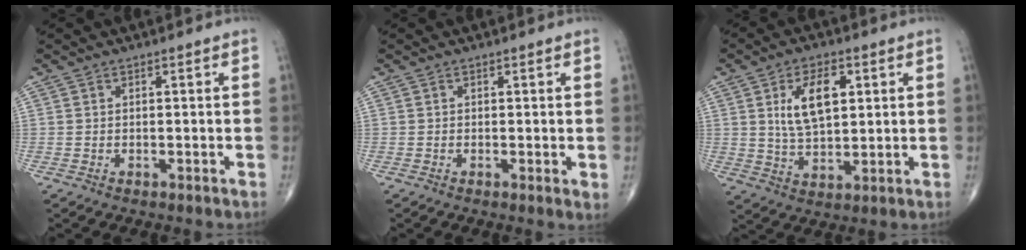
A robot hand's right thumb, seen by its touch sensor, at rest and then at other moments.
{"total": 1.3, "force": [0.1, 0.3, 1.2], "torque": [-0.019, -0.006, -0.002]}
{"total": 10.2, "force": [2.9, 5.3, 8.3], "torque": [-0.133, -0.008, 0.055]}